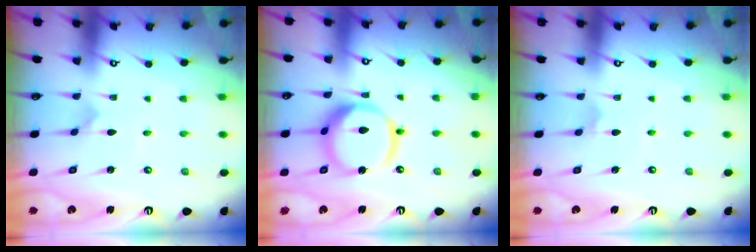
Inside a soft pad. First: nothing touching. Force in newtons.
{"total": 14.7, "press": 14.6, "slide": 1.6}
{"total": 2.3, "press": 2.3, "slide": 0.2}